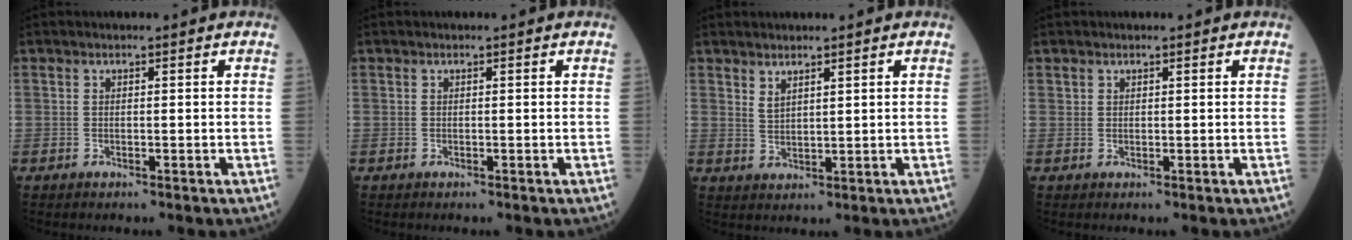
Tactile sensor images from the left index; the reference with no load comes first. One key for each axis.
{"total": 0.0}
{"total": 2.4, "fx": 1.8, "fy": 0.6, "fz": 1.4, "tx": -0.036, "ty": -0.004, "tz": 0.044}
{"total": 0.7, "fx": 0.6, "fy": 0.5, "fz": 0.0, "tx": 0.001, "ty": 0.000, "tz": 0.009}